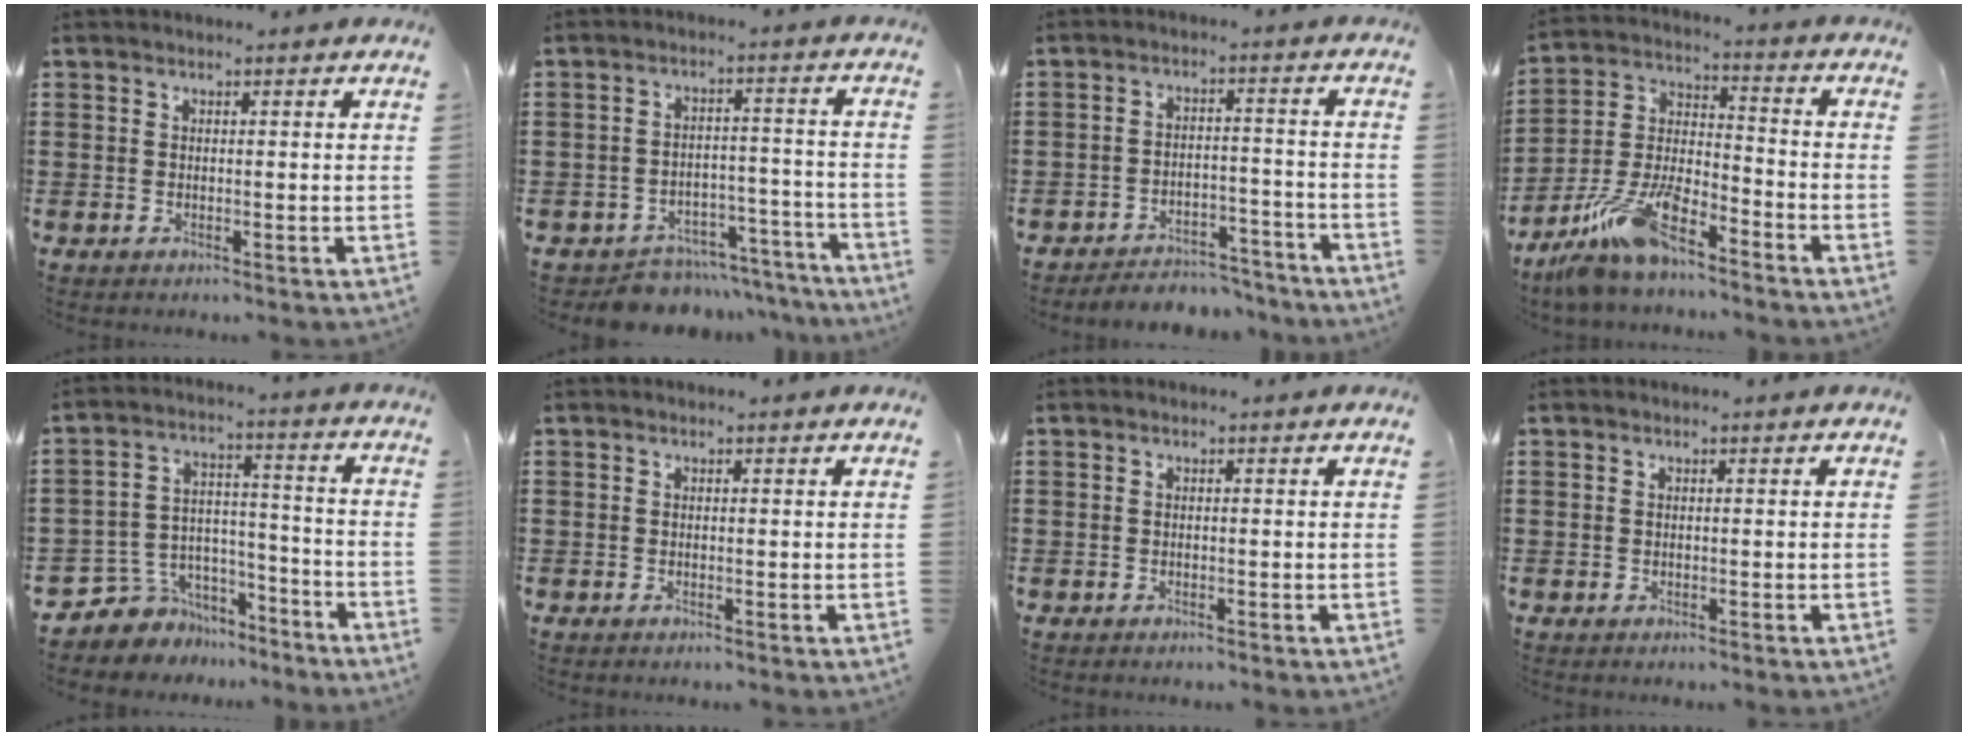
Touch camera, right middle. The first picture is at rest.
{"total": 6.0, "force": [-5.8, 1.5, 0.4], "torque": [-0.004, 0.023, -0.115]}
{"total": 4.6, "force": [-4.6, 0.7, 0.2], "torque": [-0.006, 0.010, -0.095]}
{"total": 10.5, "force": [-8.4, 2.6, 5.8], "torque": [-0.137, 0.010, -0.167]}
{"total": 5.9, "force": [-5.1, 3.0, -0.5], "torque": [-0.006, 0.008, -0.103]}
{"total": 0.0}
{"total": 0.0}
{"total": 0.0}